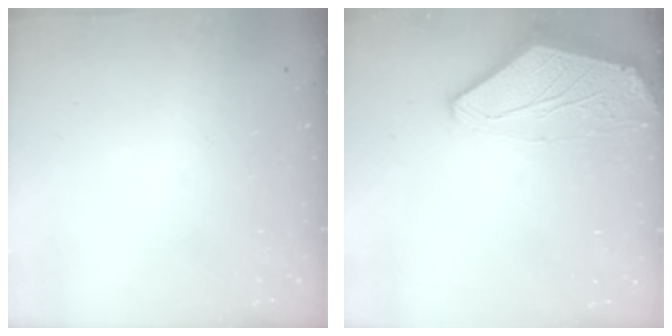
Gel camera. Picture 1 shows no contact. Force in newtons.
{"total": 0.0}